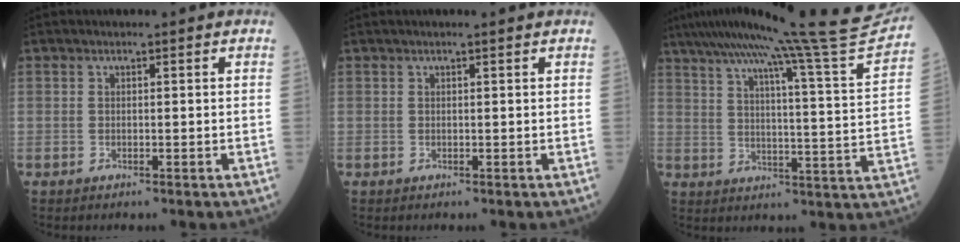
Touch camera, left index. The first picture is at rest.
{"total": 1.3, "force": [1.1, -0.3, 0.7], "torque": [-0.011, 0.008, 0.020]}
{"total": 23.9, "force": [21.4, -2.9, 10.0], "torque": [-0.167, -0.070, 0.281]}